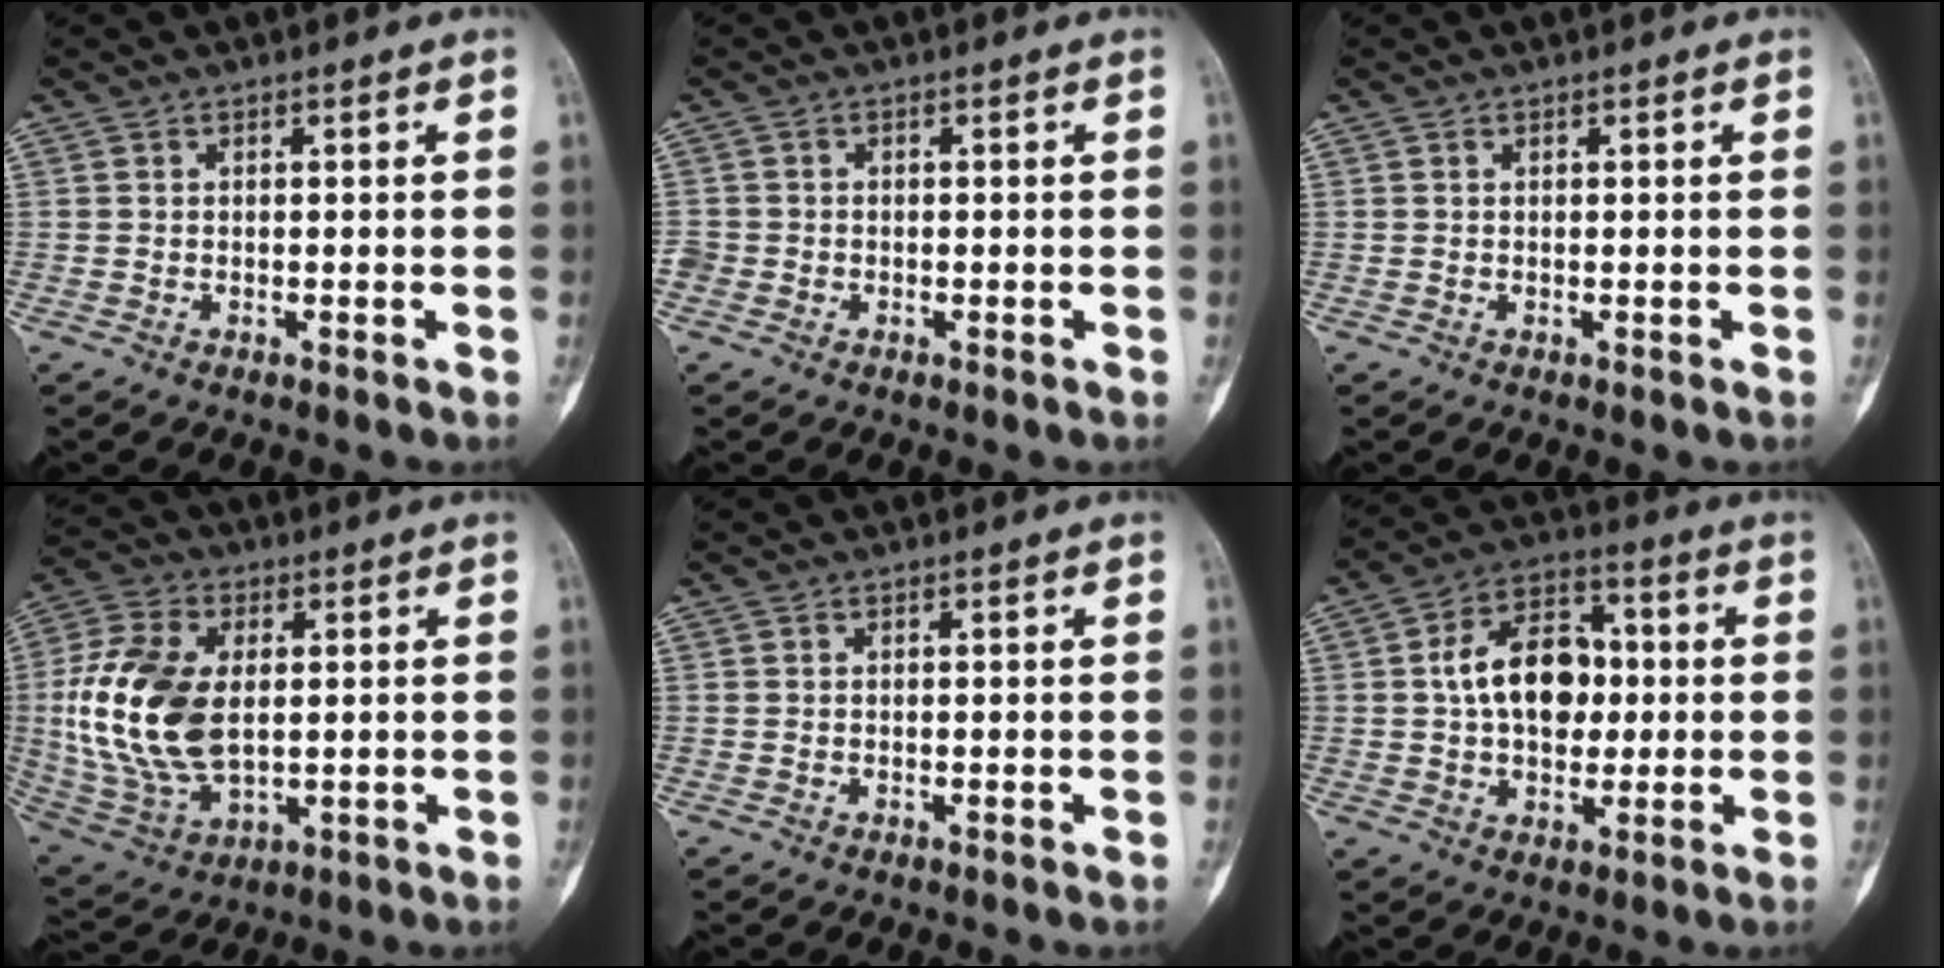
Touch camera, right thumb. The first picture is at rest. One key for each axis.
{"total": 2.1, "fx": -1.1, "fy": 1.7, "fz": 0.6, "tx": -0.012, "ty": 0.009, "tz": -0.026}
{"total": 0.0}
{"total": 18.1, "fx": 0.7, "fy": 10.8, "fz": 14.5, "tx": -0.304, "ty": -0.005, "tz": 0.023}
{"total": 0.0}
{"total": 13.8, "fx": 0.9, "fy": 9.3, "fz": 10.1, "tx": -0.133, "ty": 0.020, "tz": 0.009}